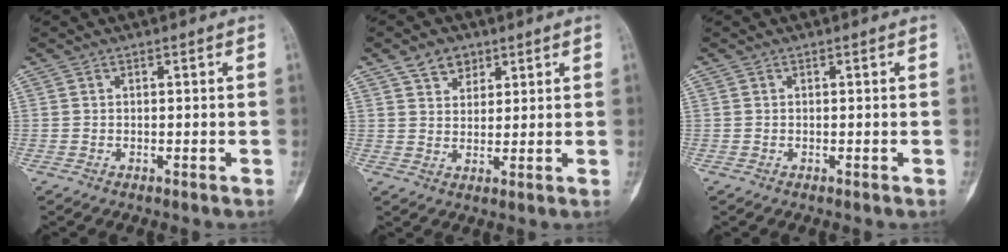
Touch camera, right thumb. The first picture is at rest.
{"total": 4.9, "force": [3.2, 3.3, 1.8], "torque": [-0.009, -0.018, 0.057]}
{"total": 0.0}